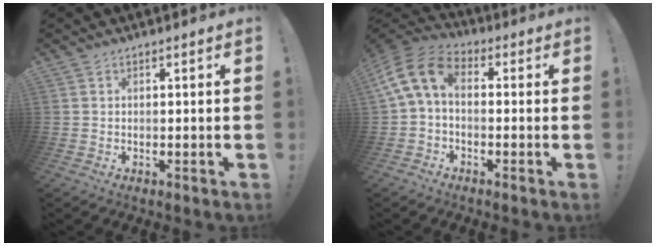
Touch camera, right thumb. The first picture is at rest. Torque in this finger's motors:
{"motor_torque": [-0.17, 1.30, 1.51, 0.28, 0.60]}